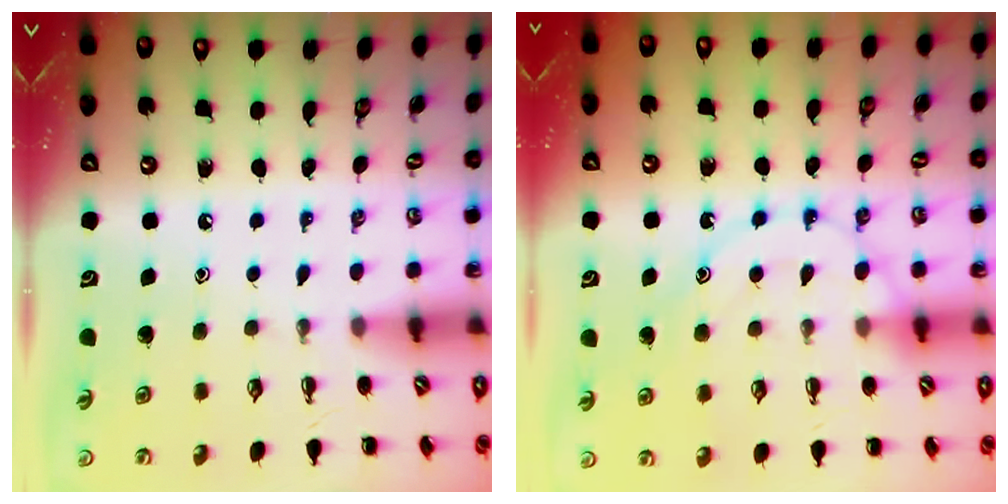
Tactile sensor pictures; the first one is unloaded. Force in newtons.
{"total": 13.3, "press": 13.2, "slide": 1.4}